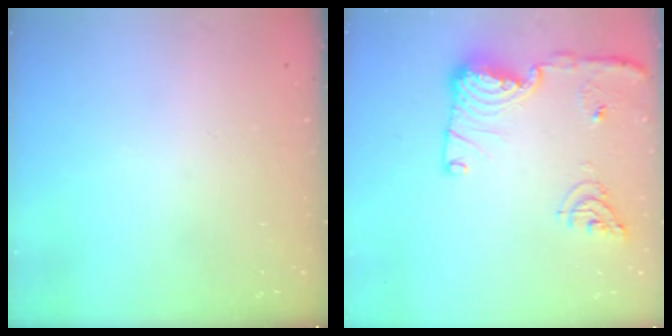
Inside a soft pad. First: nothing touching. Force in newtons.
{"total": 15.2, "press": 14.8, "slide": 3.3}